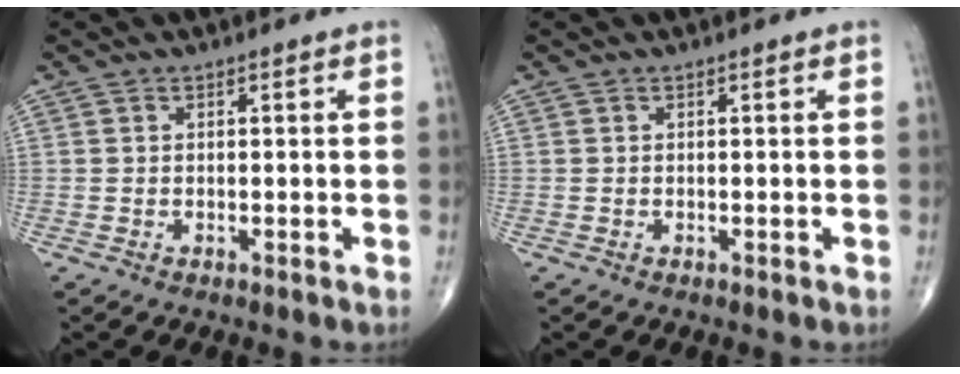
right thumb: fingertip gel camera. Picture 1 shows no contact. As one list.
[{"total": 0.0}]